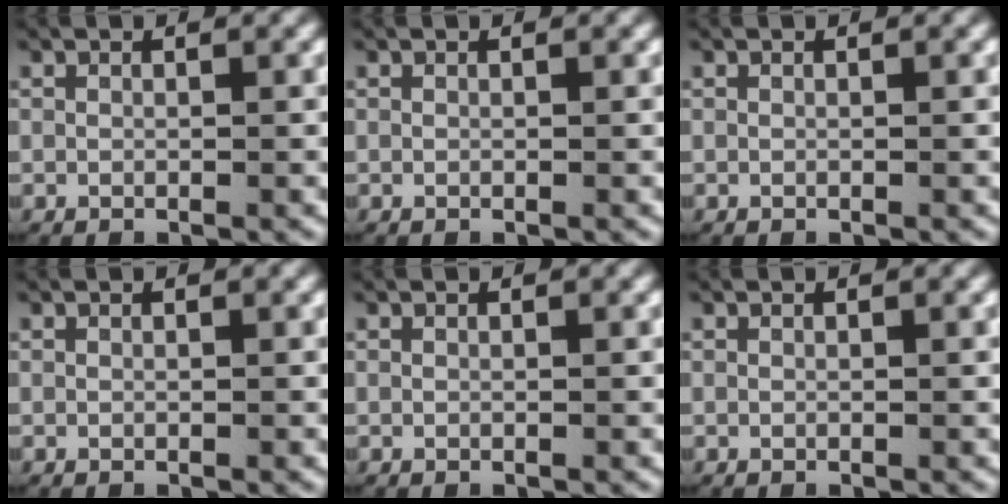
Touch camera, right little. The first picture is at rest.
{"total": 0.0}
{"total": 0.0}
{"total": 0.0}
{"total": 0.0}
{"total": 0.0}